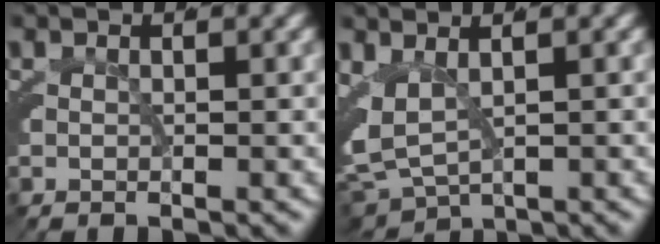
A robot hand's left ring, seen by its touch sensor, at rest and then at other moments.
{"total": 7.6, "force": [-0.7, 6.4, 4.0], "torque": [-0.134, -0.040, 0.001]}